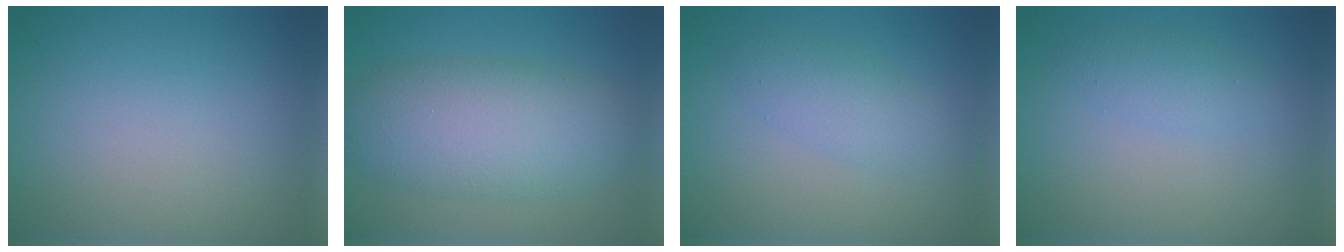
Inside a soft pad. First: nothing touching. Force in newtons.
{"total": 7.8, "press": 7.8, "slide": 0.2}
{"total": 2.5, "press": 2.5, "slide": 0.1}
{"total": 1.6, "press": 1.6, "slide": 0.0}